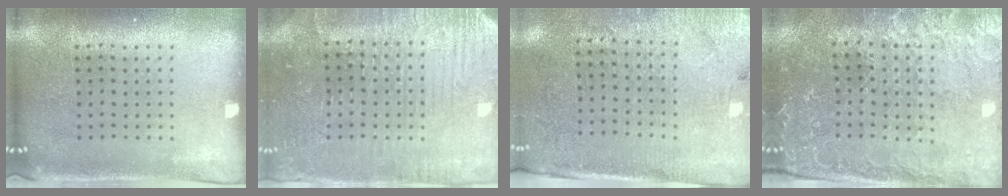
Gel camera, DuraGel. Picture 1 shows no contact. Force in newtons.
{"total": 3.5, "press": 3.5, "slide": 0.6}
{"total": 2.8, "press": 2.6, "slide": 1.2}
{"total": 1.5, "press": 1.4, "slide": 0.5}